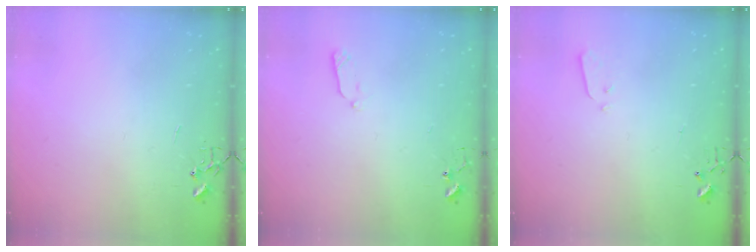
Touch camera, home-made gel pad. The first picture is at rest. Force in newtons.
{"total": 4.7, "press": 4.6, "slide": 0.9}
{"total": 2.2, "press": 2.1, "slide": 0.3}